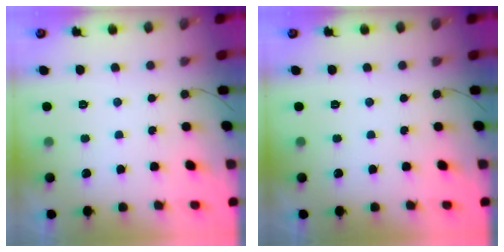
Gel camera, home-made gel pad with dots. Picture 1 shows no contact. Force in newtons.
{"total": 0.0}